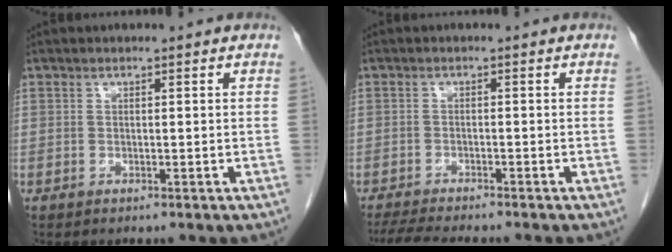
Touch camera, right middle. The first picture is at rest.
{"total": 7.4, "force": [-6.5, 0.6, 3.4], "torque": [-0.052, -0.015, -0.103]}